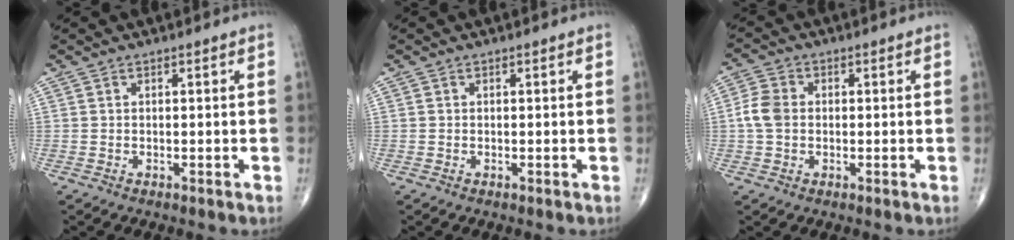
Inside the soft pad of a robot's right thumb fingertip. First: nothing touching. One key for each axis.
{"total": 0.0}
{"total": 4.9, "fx": -0.2, "fy": 3.7, "fz": 3.1, "tx": -0.066, "ty": 0.011, "tz": -0.010}